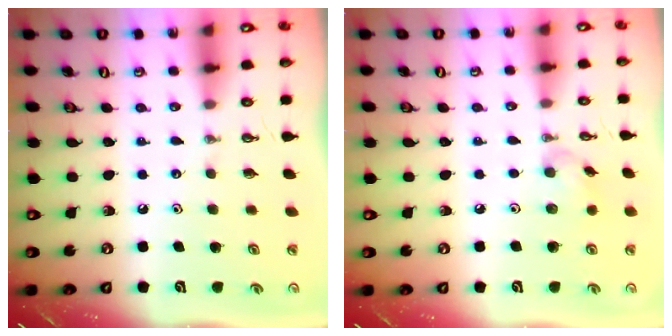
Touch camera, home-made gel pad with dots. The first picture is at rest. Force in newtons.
{"total": 5.9, "press": 5.8, "slide": 1.2}